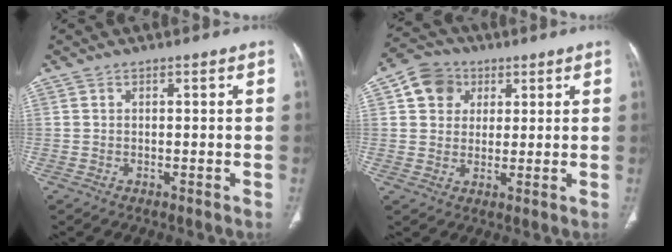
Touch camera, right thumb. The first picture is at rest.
{"total": 7.9, "force": [2.8, 6.9, 2.8], "torque": [-0.023, -0.002, 0.044]}